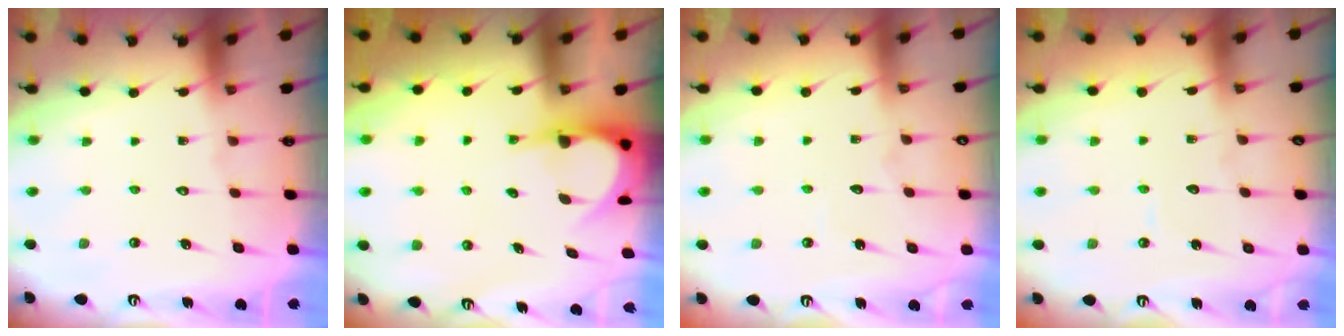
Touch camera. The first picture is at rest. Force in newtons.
{"total": 5.2, "press": 5.2, "slide": 0.4}
{"total": 3.1, "press": 3.1, "slide": 0.4}
{"total": 3.4, "press": 3.4, "slide": 0.2}